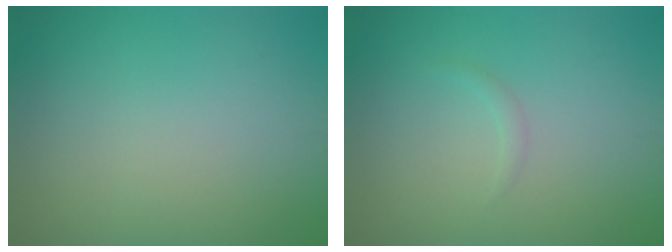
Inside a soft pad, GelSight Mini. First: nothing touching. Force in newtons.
{"total": 0.6, "press": 0.6, "slide": 0.0}